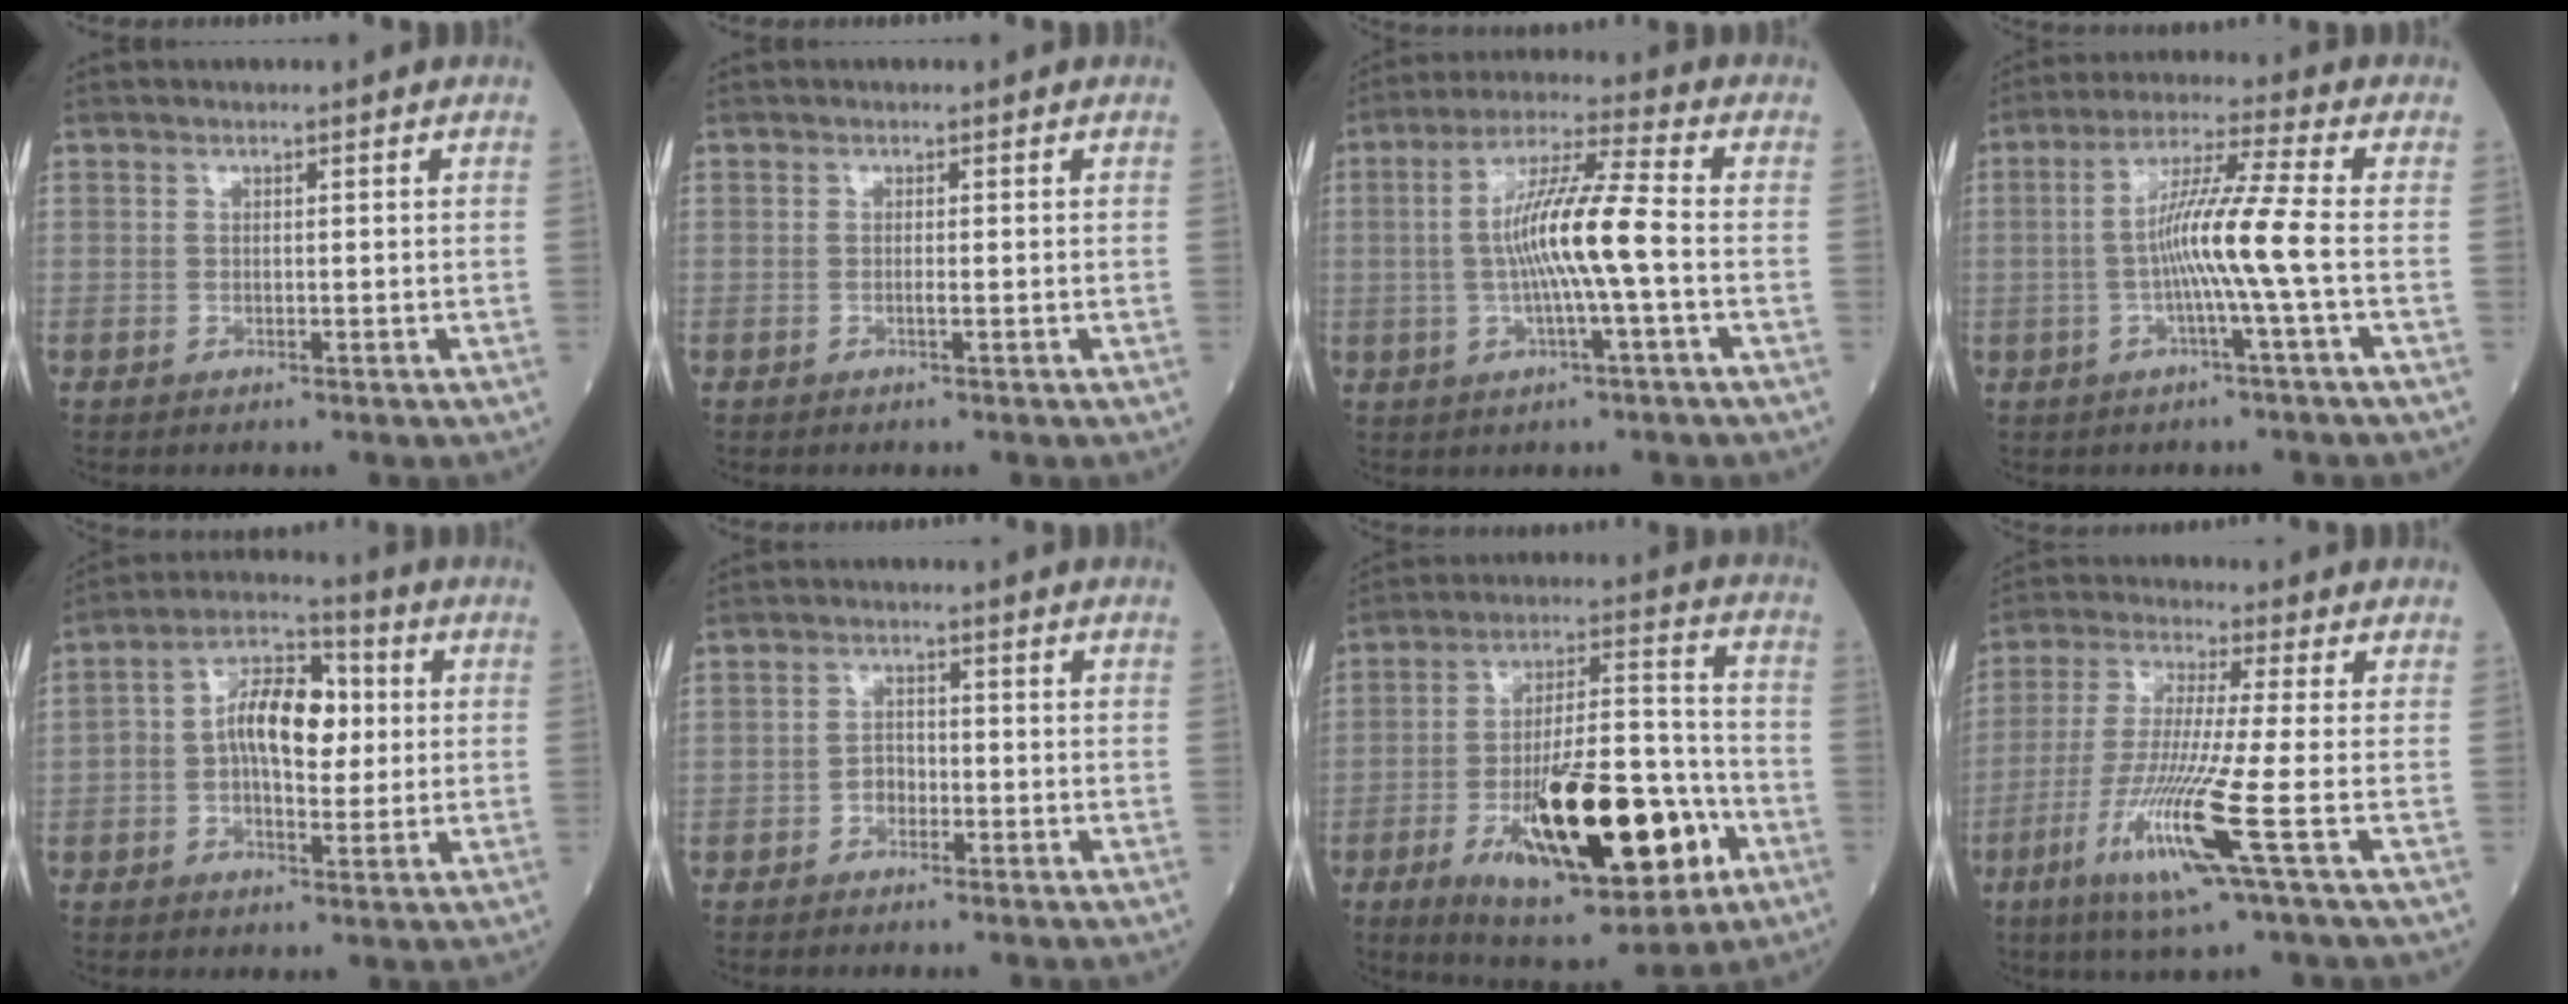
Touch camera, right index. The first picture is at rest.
{"total": 0.7, "force": [-0.2, 0.0, 0.6], "torque": [-0.013, -0.001, -0.004]}
{"total": 10.7, "force": [-1.0, 0.1, 10.7], "torque": [-0.198, 0.010, -0.026]}
{"total": 9.1, "force": [-1.4, -1.4, 8.8], "torque": [-0.165, 0.008, -0.030]}
{"total": 11.1, "force": [0.7, 5.4, 9.7], "torque": [-0.176, 0.030, 0.008]}
{"total": 2.1, "force": [-1.2, 1.4, 1.1], "torque": [-0.013, 0.007, -0.023]}
{"total": 23.2, "force": [-8.6, 6.6, 20.5], "torque": [-0.330, -0.008, -0.126]}
{"total": 13.0, "force": [-5.0, -1.1, 12.0], "torque": [-0.247, -0.031, -0.101]}